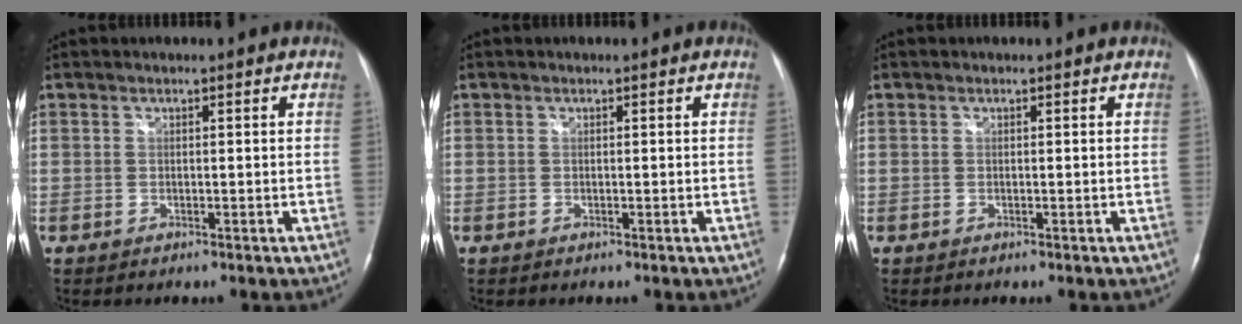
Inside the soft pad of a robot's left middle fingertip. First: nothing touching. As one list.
[{"total": 0.0}, {"total": 0.0}]